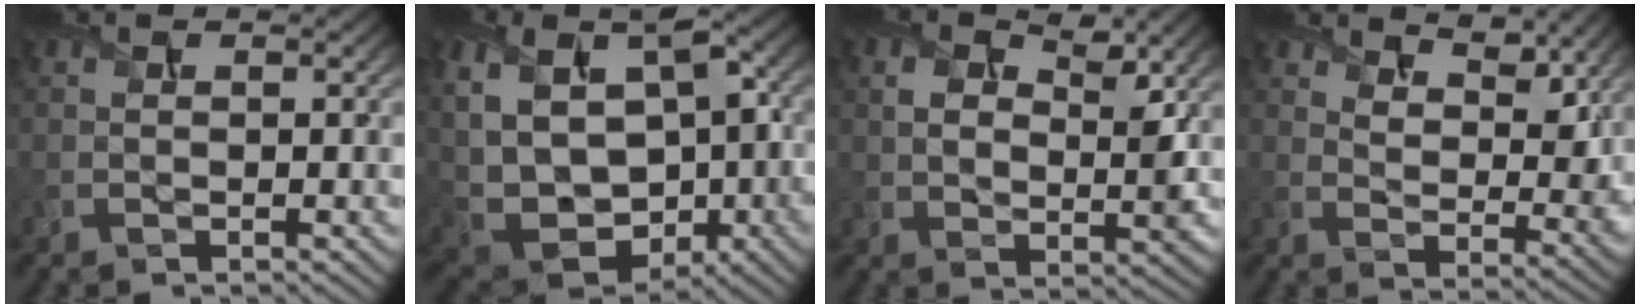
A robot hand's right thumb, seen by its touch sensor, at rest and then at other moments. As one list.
[{"total": 15.4, "force": [1.0, 10.3, 11.4], "torque": [-0.237, -0.009, 0.038]}, {"total": 6.0, "force": [2.5, 3.6, 4.2], "torque": [-0.074, -0.009, 0.042]}, {"total": 7.4, "force": [5.6, 3.1, 3.7], "torque": [-0.075, -0.006, 0.089]}]